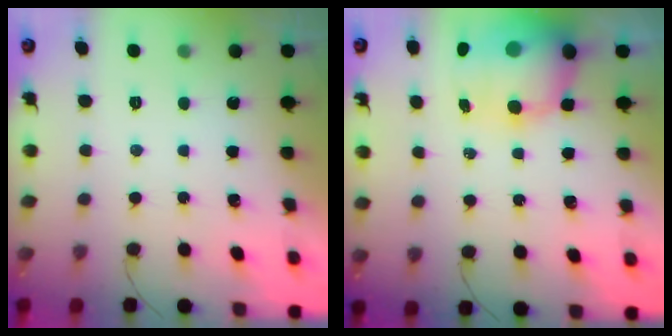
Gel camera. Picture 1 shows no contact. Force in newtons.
{"total": 12.3, "press": 11.9, "slide": 3.2}